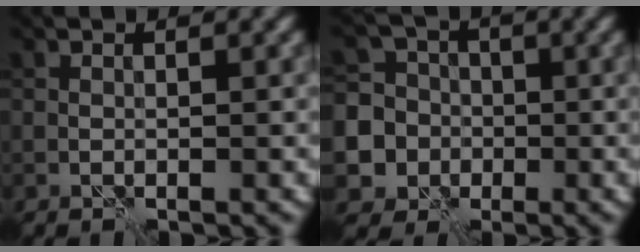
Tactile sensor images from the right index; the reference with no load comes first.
{"total": 8.7, "force": [-2.9, 8.0, 1.8], "torque": [-0.041, -0.003, -0.077]}